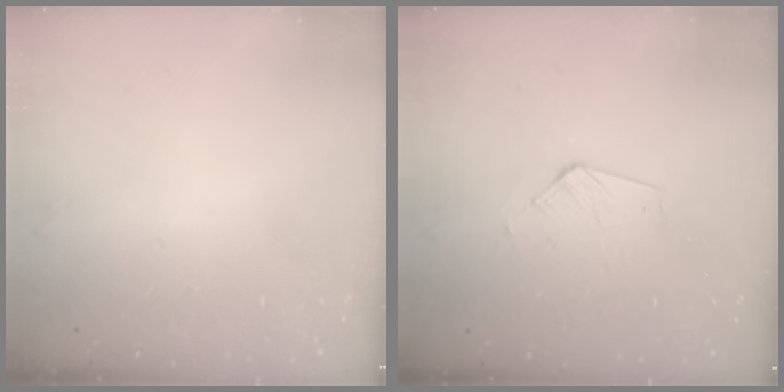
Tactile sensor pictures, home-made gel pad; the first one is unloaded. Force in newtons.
{"total": 3.5, "press": 3.5, "slide": 0.4}